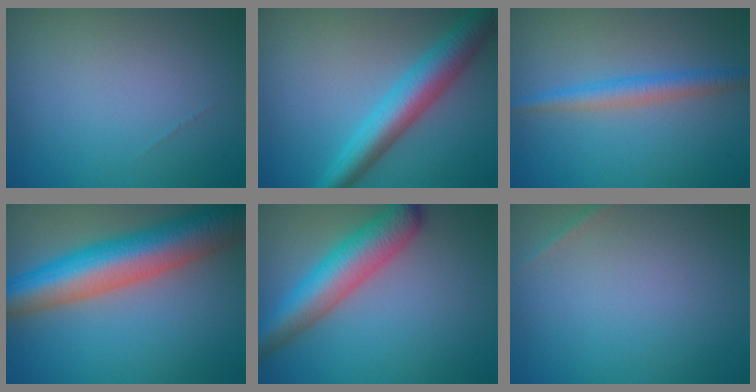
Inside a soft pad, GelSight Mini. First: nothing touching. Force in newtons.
{"total": 5.8, "press": 5.8, "slide": 0.1}
{"total": 2.5, "press": 2.5, "slide": 0.0}
{"total": 10.4, "press": 10.4, "slide": 0.4}
{"total": 6.7, "press": 6.7, "slide": 0.2}
{"total": 0.6, "press": 0.6, "slide": 0.0}